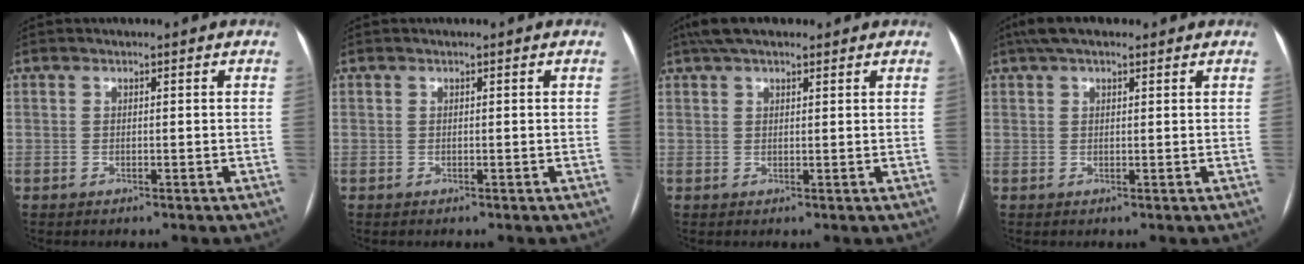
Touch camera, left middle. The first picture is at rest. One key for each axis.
{"total": 0.0}
{"total": 6.3, "fx": 4.8, "fy": 2.1, "fz": 3.5, "tx": -0.059, "ty": 0.039, "tz": 0.084}
{"total": 5.6, "fx": 4.1, "fy": 2.0, "fz": 3.3, "tx": -0.058, "ty": 0.038, "tz": 0.070}